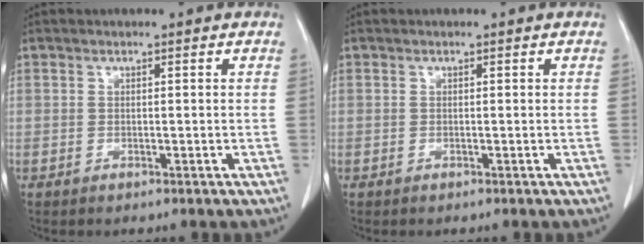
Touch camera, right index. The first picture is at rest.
{"total": 0.0}